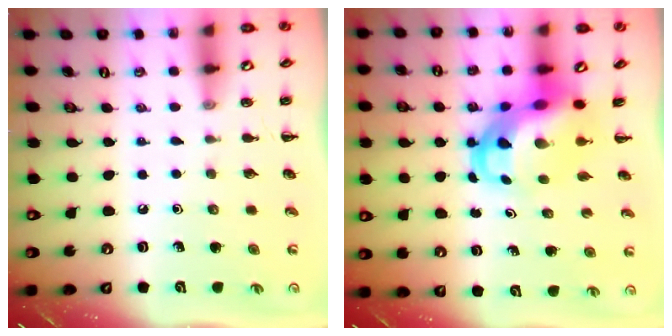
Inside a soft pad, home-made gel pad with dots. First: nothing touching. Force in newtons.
{"total": 8.6, "press": 8.3, "slide": 2.3}